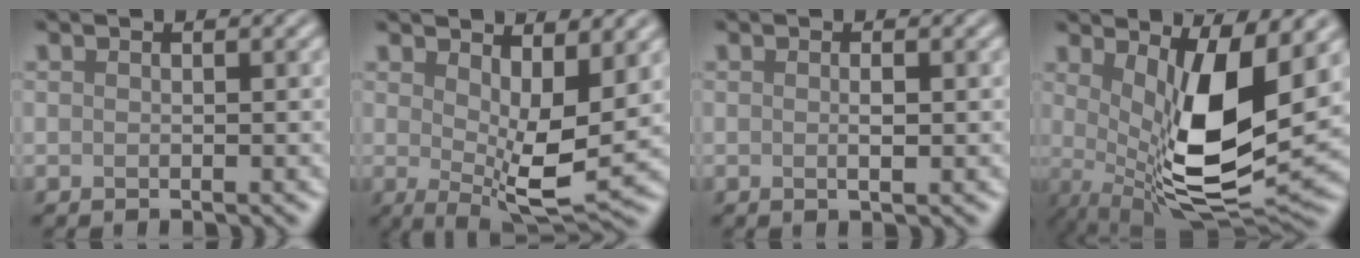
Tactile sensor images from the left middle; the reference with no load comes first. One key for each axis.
{"total": 6.9, "fx": 1.3, "fy": 2.5, "fz": 6.3, "tx": -0.106, "ty": -0.014, "tz": 0.026}
{"total": 1.1, "fx": -0.2, "fy": 0.2, "fz": 1.0, "tx": -0.020, "ty": 0.000, "tz": -0.005}
{"total": 10.5, "fx": 1.5, "fy": 3.4, "fz": 9.8, "tx": -0.174, "ty": -0.029, "tz": 0.034}